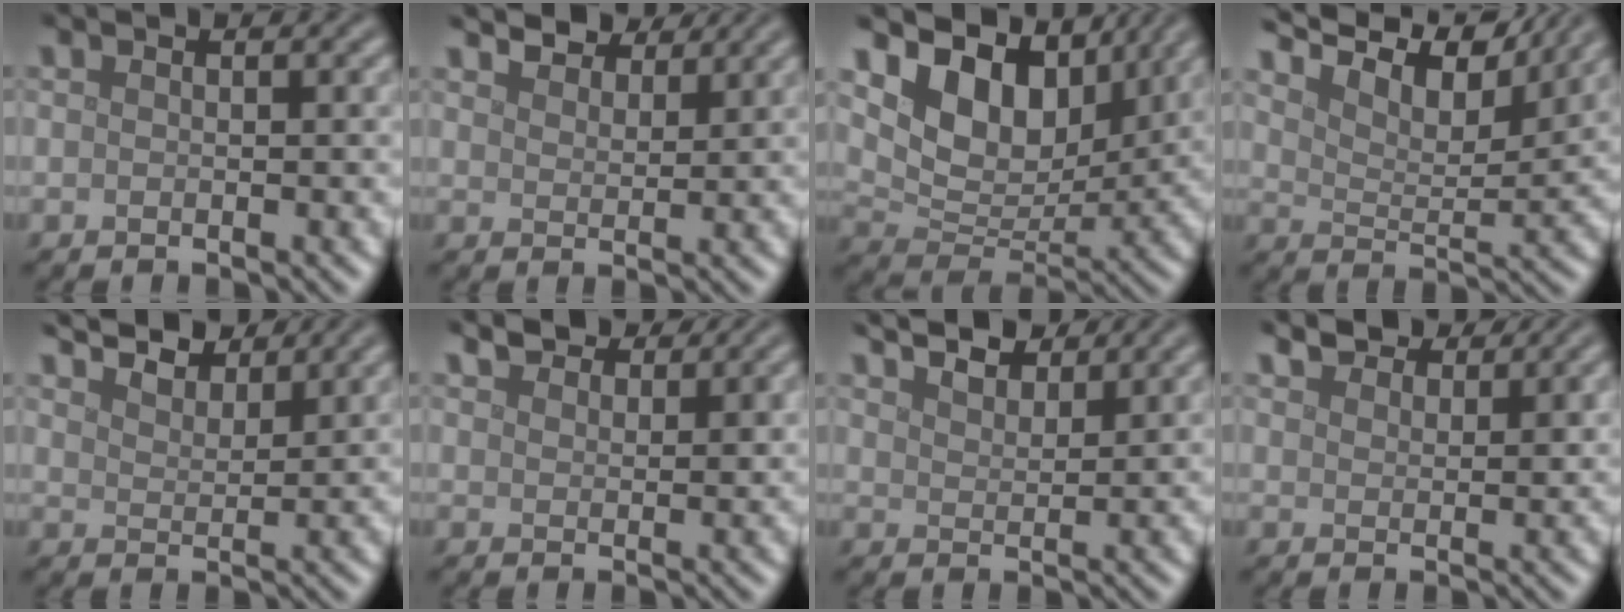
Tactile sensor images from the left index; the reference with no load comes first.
{"total": 4.6, "force": [4.2, 1.3, 1.4], "torque": [-0.031, -0.008, 0.078]}
{"total": 9.3, "force": [5.0, 5.7, 5.4], "torque": [-0.090, -0.007, 0.088]}
{"total": 9.9, "force": [8.7, 2.1, 4.4], "torque": [-0.092, 0.010, 0.114]}
{"total": 6.3, "force": [5.5, 1.9, 2.4], "torque": [-0.047, 0.010, 0.076]}
{"total": 3.1, "force": [2.7, 1.1, 1.0], "torque": [-0.021, 0.007, 0.042]}
{"total": 5.7, "force": [4.9, 1.8, 2.4], "torque": [-0.040, 0.015, 0.061]}
{"total": 3.7, "force": [3.3, 1.2, 1.2], "torque": [-0.025, 0.005, 0.053]}